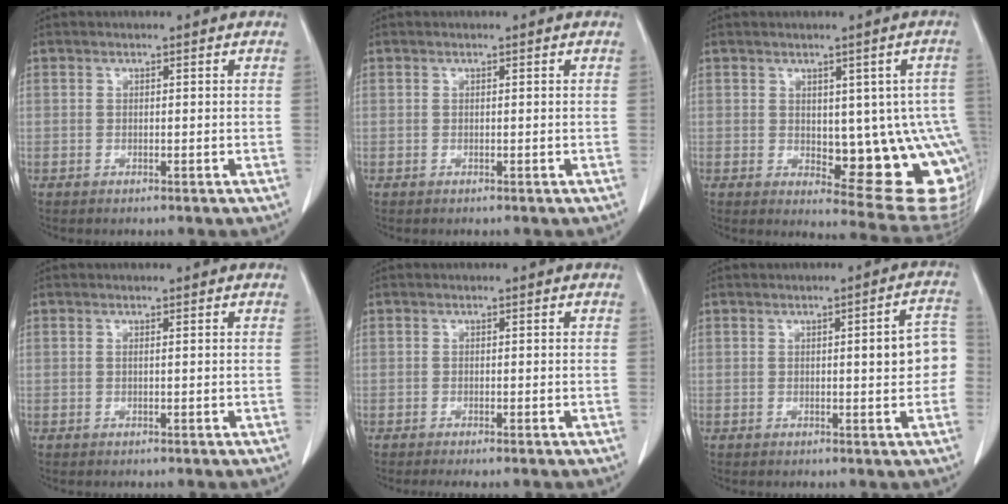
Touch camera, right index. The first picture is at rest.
{"total": 0.0}
{"total": 14.2, "force": [-1.7, 5.5, 13.0], "torque": [-0.104, 0.006, -0.002]}
{"total": 0.0}
{"total": 1.9, "force": [-1.6, -0.1, 1.0], "torque": [-0.015, -0.006, -0.025]}
{"total": 5.9, "force": [-0.2, 1.2, 5.8], "torque": [-0.065, 0.018, -0.005]}